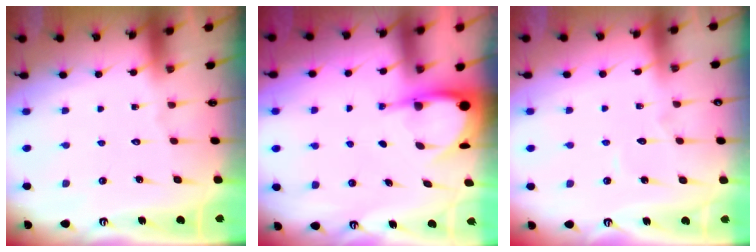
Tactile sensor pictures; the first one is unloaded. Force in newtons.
{"total": 5.0, "press": 4.9, "slide": 0.4}
{"total": 4.3, "press": 4.3, "slide": 0.4}